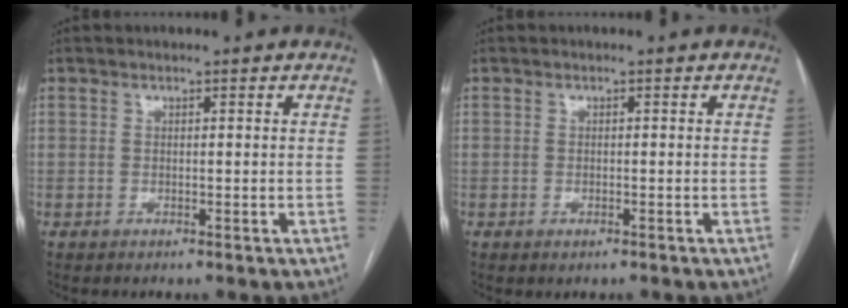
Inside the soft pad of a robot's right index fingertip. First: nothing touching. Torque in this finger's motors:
{"motor_torque": [0.47, -0.31, 0.01, -0.02]}